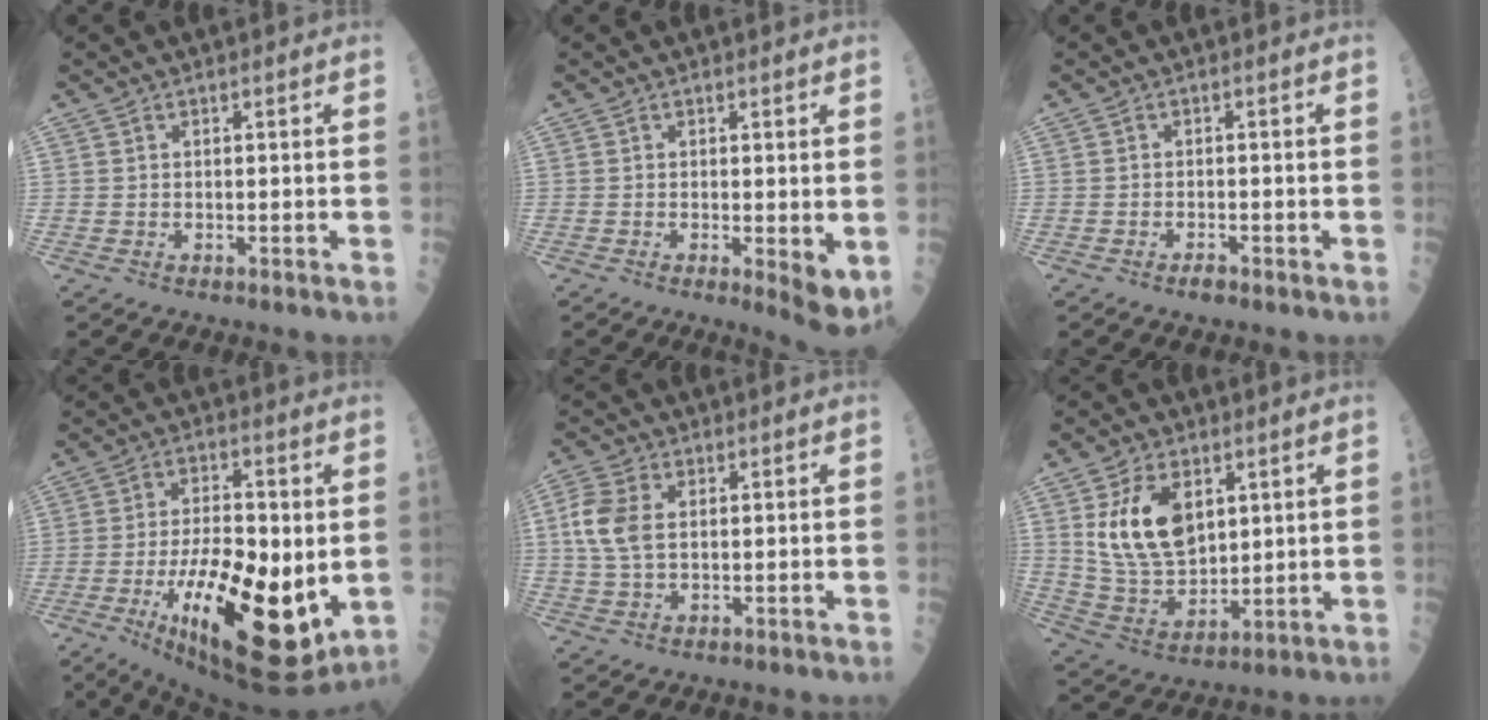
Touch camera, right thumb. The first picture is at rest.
{"total": 5.2, "force": [-0.4, 1.4, 5.0], "torque": [-0.063, -0.014, -0.007]}
{"total": 1.5, "force": [-1.0, 0.6, 0.9], "torque": [-0.013, 0.004, -0.019]}
{"total": 25.0, "force": [-5.7, 8.8, 22.7], "torque": [-0.339, -0.026, -0.070]}
{"total": 7.8, "force": [1.2, 4.7, 6.1], "torque": [-0.144, 0.008, 0.021]}
{"total": 14.4, "force": [4.5, 8.7, 10.5], "torque": [-0.177, -0.019, 0.099]}